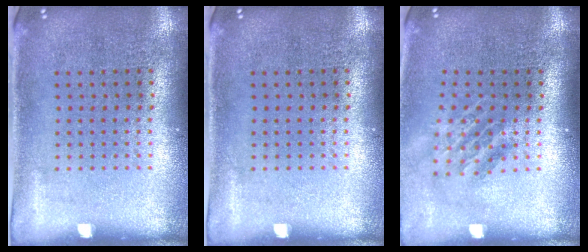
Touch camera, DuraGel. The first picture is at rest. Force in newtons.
{"total": 0.0}
{"total": 1.5, "press": 1.1, "slide": 1.0}